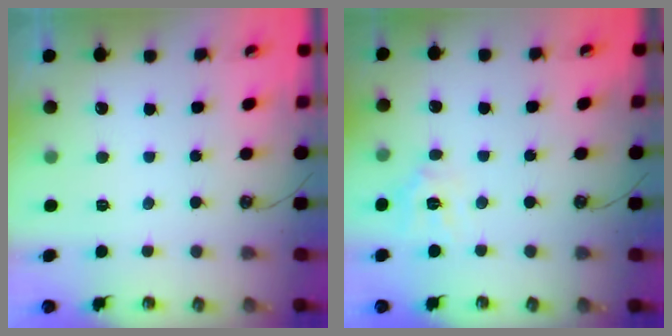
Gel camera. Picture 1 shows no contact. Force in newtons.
{"total": 8.9, "press": 8.9, "slide": 0.9}